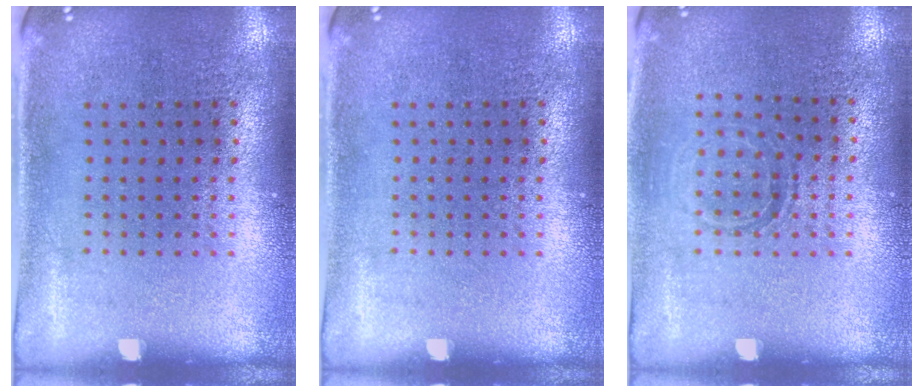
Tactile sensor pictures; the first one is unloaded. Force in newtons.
{"total": 0.0}
{"total": 1.0, "press": 0.9, "slide": 0.4}